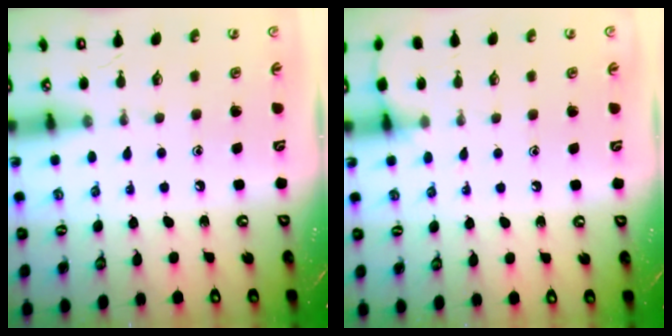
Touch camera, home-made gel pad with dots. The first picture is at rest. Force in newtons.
{"total": 4.6, "press": 4.6, "slide": 0.6}